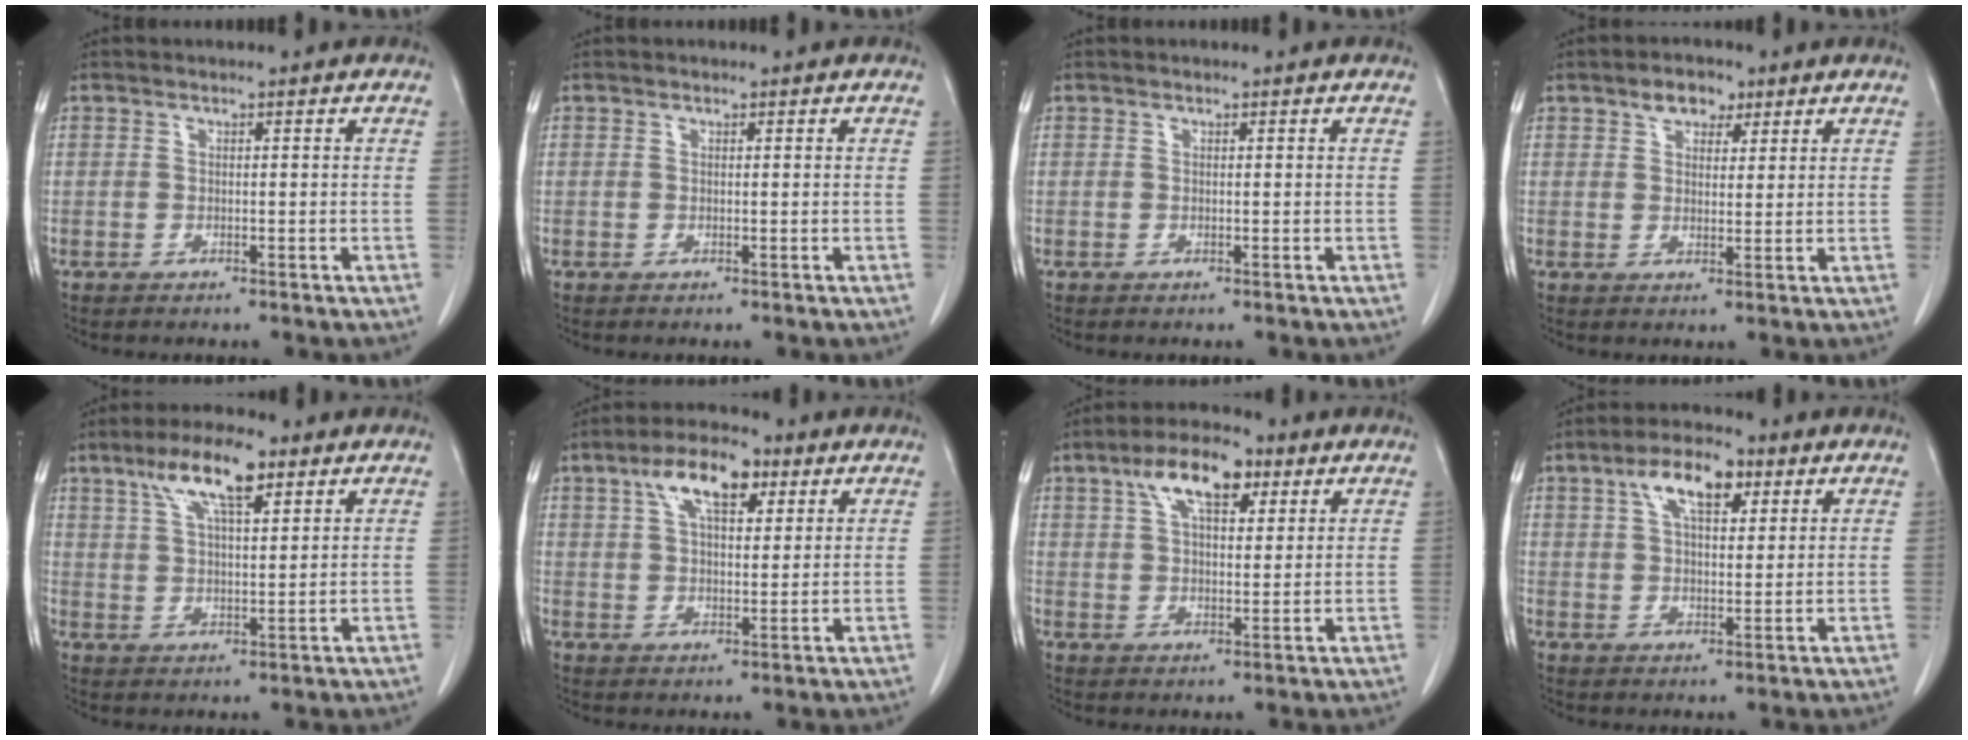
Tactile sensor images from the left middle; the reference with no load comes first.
{"total": 0.0}
{"total": 0.0}
{"total": 4.2, "force": [2.6, 2.5, 2.1], "torque": [-0.033, 0.011, 0.044]}
{"total": 9.5, "force": [5.5, 2.4, 7.3], "torque": [-0.141, 0.014, 0.098]}
{"total": 9.2, "force": [4.6, 3.8, 6.9], "torque": [-0.126, 0.021, 0.081]}
{"total": 9.6, "force": [5.1, 3.9, 7.2], "torque": [-0.132, 0.022, 0.089]}
{"total": 7.6, "force": [3.6, 3.2, 5.8], "torque": [-0.106, 0.018, 0.062]}